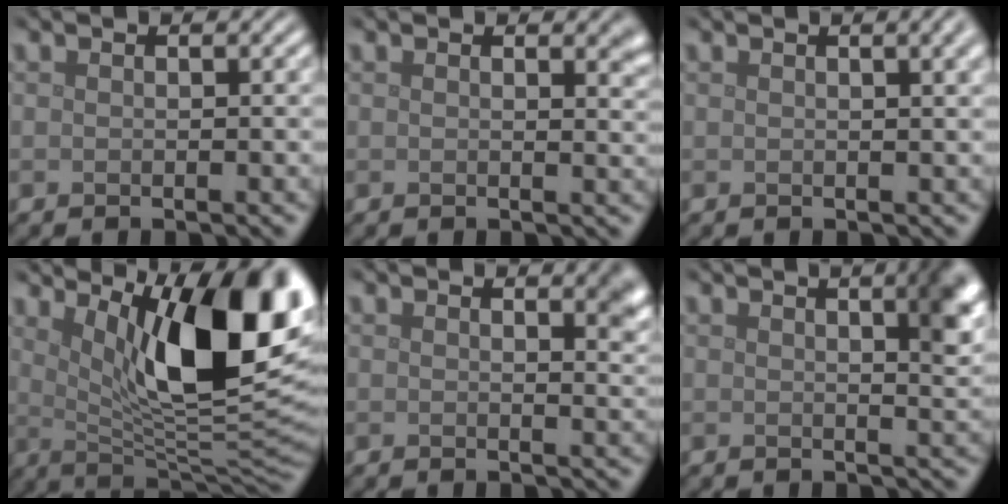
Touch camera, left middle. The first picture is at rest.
{"total": 1.4, "force": [1.0, 0.4, 1.0], "torque": [-0.006, -0.003, 0.017]}
{"total": 3.9, "force": [1.8, 1.5, 3.1], "torque": [-0.021, 0.012, 0.016]}
{"total": 13.3, "force": [4.4, 4.2, 11.8], "torque": [-0.148, -0.008, 0.073]}
{"total": 2.5, "force": [1.5, 0.8, 1.9], "torque": [-0.012, 0.001, 0.023]}
{"total": 5.7, "force": [2.3, 2.1, 4.8], "torque": [-0.030, 0.016, 0.022]}